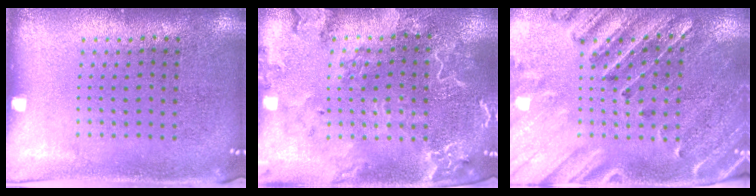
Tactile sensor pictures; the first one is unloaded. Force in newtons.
{"total": 2.6, "press": 2.4, "slide": 1.0}
{"total": 2.9, "press": 2.7, "slide": 1.1}